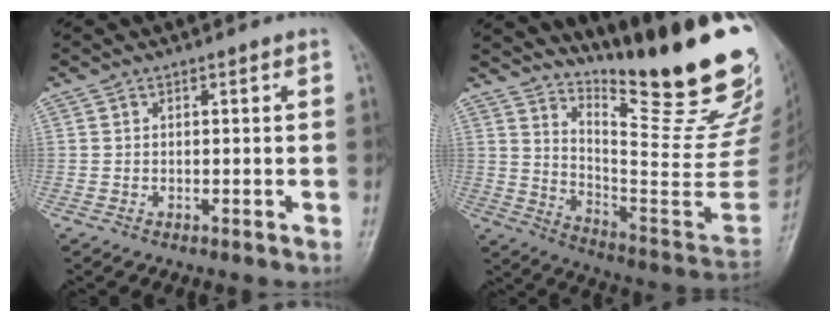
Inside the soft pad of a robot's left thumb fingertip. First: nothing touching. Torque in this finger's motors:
{"motor_torque": [2.46, 1.35, 1.41, -1.36, 0.13]}